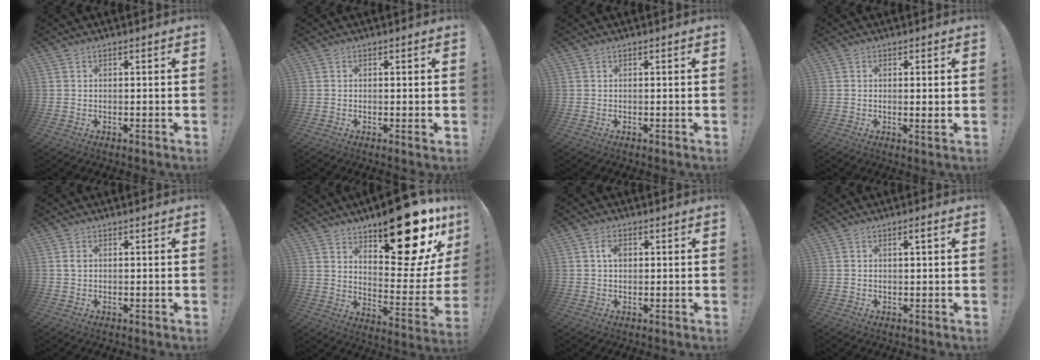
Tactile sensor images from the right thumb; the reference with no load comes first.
{"total": 1.3, "force": [0.3, 0.3, 1.2], "torque": [-0.011, -0.003, 0.003]}
{"total": 0.0}
{"total": 2.1, "force": [0.4, -0.3, 2.0], "torque": [-0.019, -0.010, 0.002]}
{"total": 1.0, "force": [0.2, 0.7, 0.7], "torque": [-0.016, 0.004, 0.004]}
{"total": 23.0, "force": [14.8, 8.1, 15.6], "torque": [-0.190, -0.117, 0.242]}
{"total": 3.4, "force": [0.6, 2.3, 2.5], "torque": [-0.034, 0.002, 0.006]}
{"total": 1.8, "force": [0.6, 0.1, 1.7], "torque": [-0.017, -0.004, 0.006]}